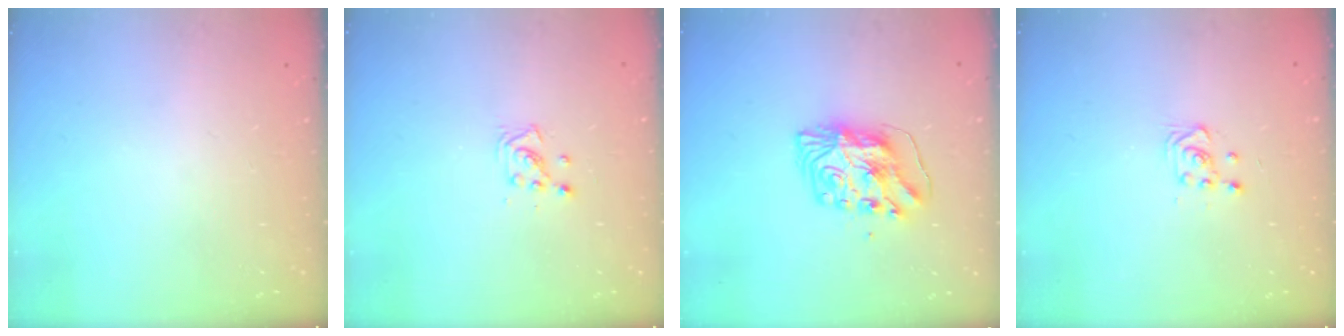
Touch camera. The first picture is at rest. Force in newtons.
{"total": 3.1, "press": 3.1, "slide": 0.4}
{"total": 8.5, "press": 8.4, "slide": 0.9}
{"total": 3.5, "press": 3.3, "slide": 1.0}